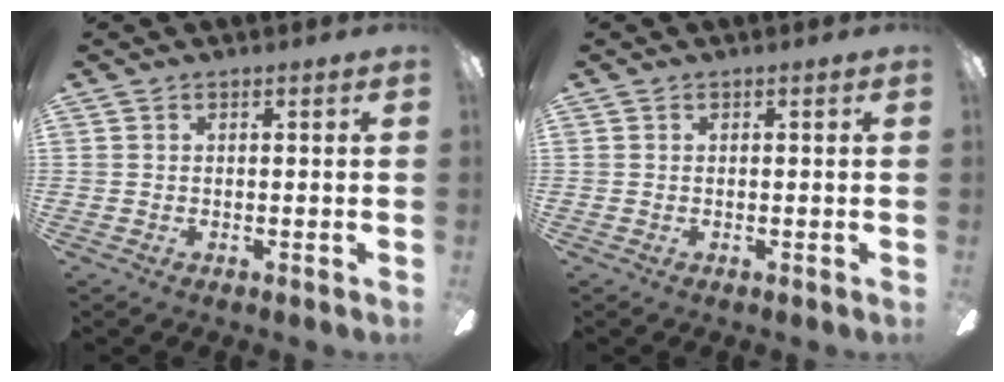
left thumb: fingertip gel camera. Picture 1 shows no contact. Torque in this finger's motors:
{"motor_torque": [0.00, 0.00, 0.00, 0.00, 0.00]}